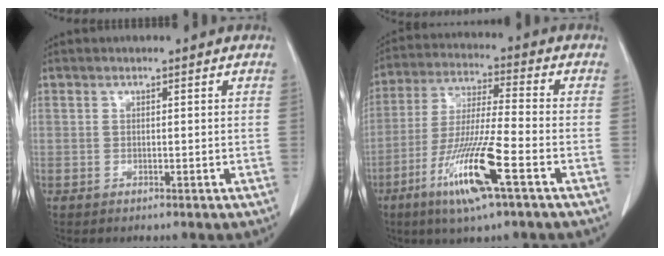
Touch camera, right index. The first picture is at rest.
{"total": 13.4, "force": [-6.3, 0.3, 11.9], "torque": [-0.240, -0.024, -0.117]}